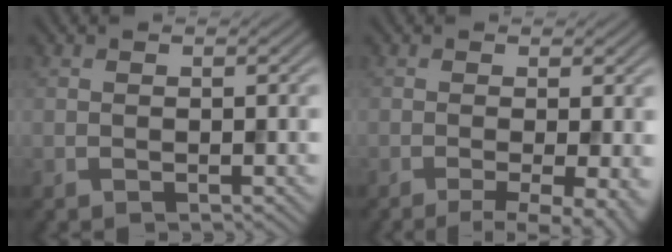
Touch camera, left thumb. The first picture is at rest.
{"total": 5.6, "force": [-2.1, 1.3, 5.1], "torque": [-0.069, -0.005, -0.030]}